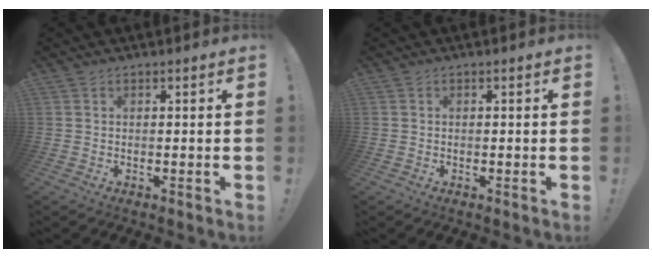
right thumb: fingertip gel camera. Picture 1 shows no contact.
{"total": 0.0}